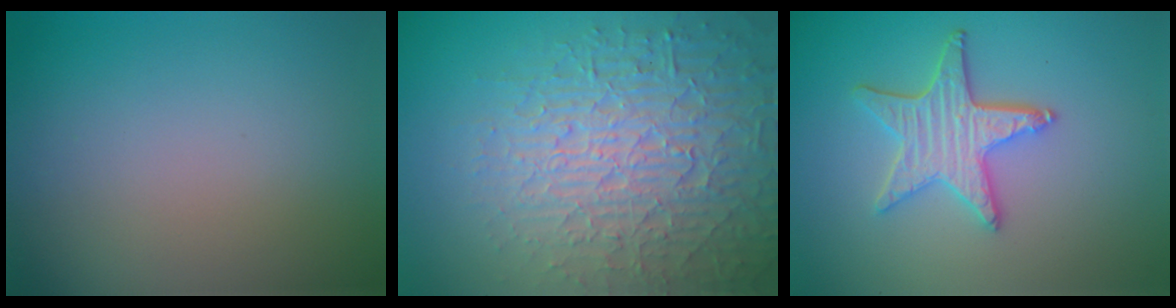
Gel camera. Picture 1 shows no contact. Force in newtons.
{"total": 6.4, "press": 6.2, "slide": 1.7}
{"total": 4.2, "press": 3.8, "slide": 1.7}